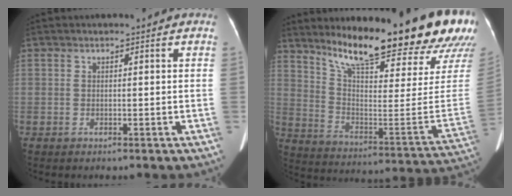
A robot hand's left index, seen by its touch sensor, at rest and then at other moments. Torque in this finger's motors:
{"motor_torque": [0.51, -1.50, 1.06, 0.21]}